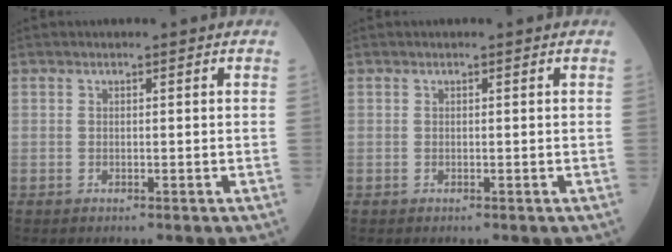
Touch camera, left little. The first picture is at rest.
{"total": 0.0}